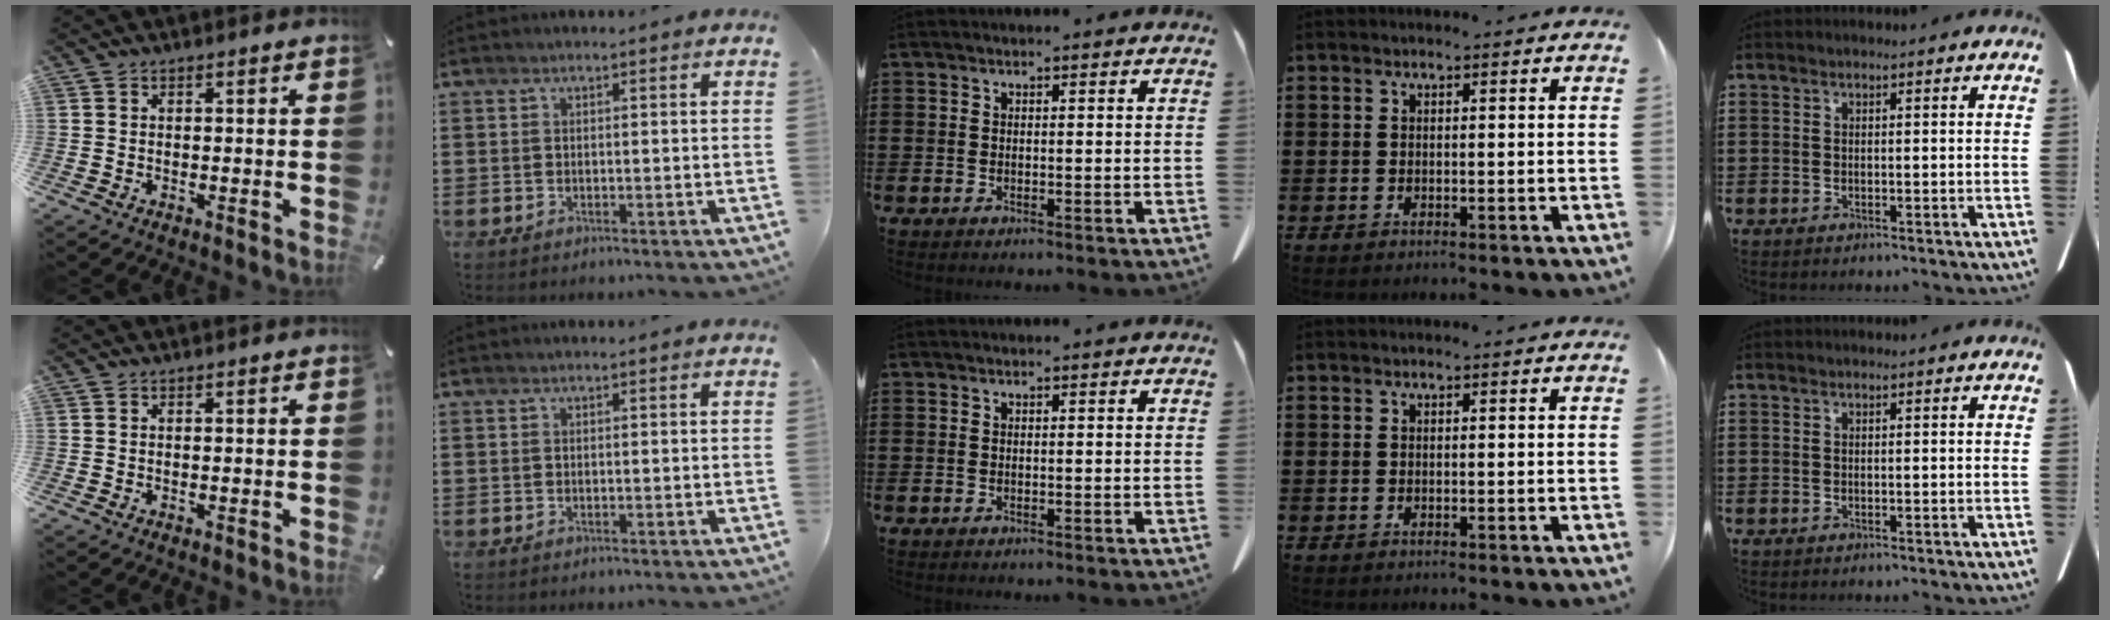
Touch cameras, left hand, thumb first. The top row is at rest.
{}